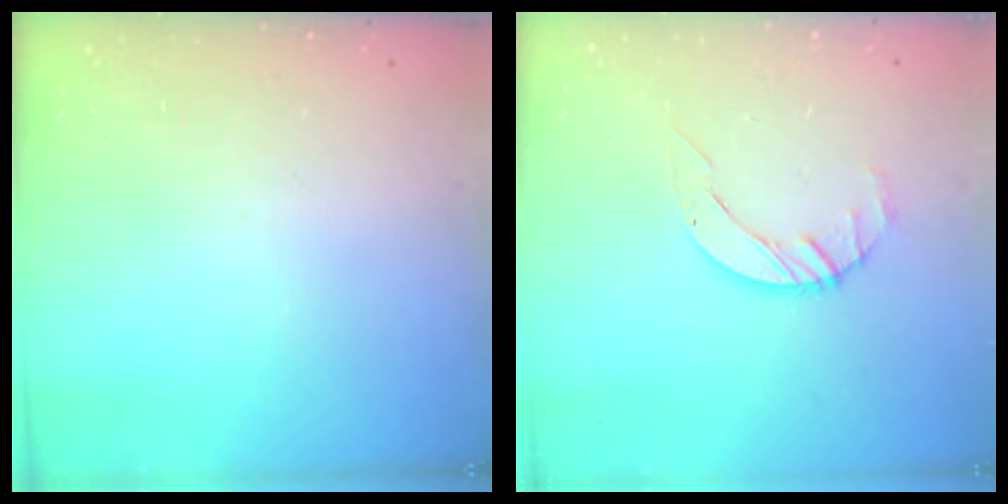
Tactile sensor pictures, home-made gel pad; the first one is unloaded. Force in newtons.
{"total": 2.7, "press": 2.7, "slide": 0.3}